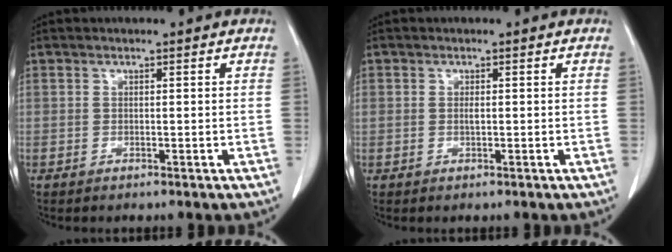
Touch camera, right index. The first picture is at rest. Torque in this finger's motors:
{"motor_torque": [0.63, 0.40, 0.25, 0.05]}